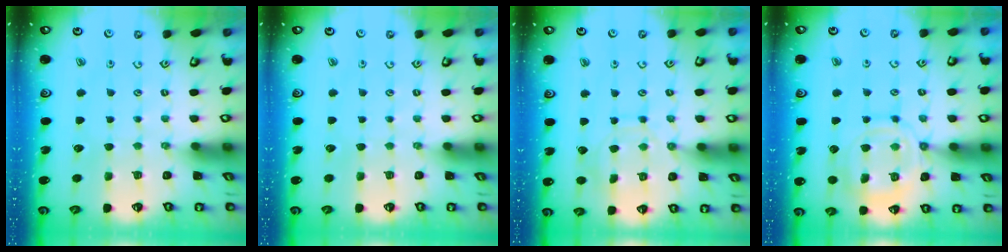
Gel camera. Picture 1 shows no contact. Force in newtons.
{"total": 0.0}
{"total": 9.2, "press": 9.2, "slide": 0.9}
{"total": 11.9, "press": 11.9, "slide": 0.7}